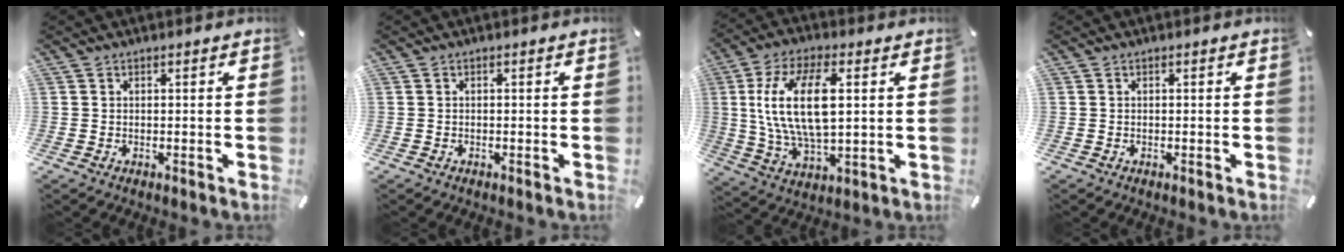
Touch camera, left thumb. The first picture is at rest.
{"total": 0.0}
{"total": 16.2, "force": [3.0, 7.5, 14.0], "torque": [-0.306, -0.002, 0.049]}
{"total": 0.0}